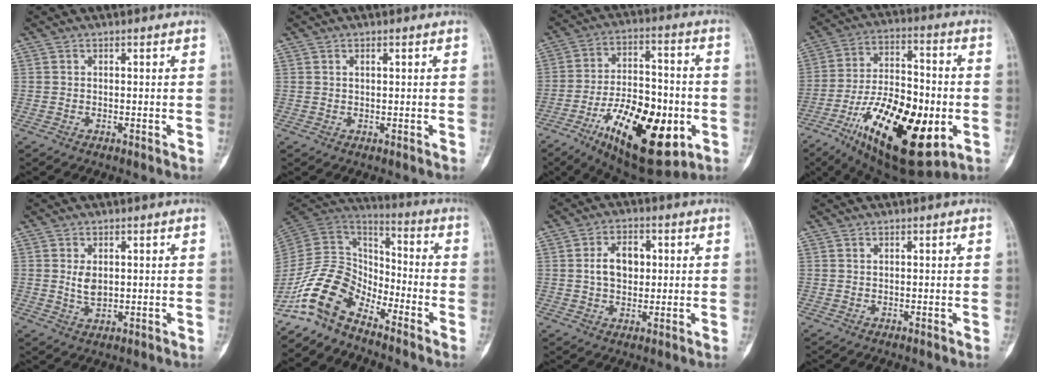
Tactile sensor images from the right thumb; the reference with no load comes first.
{"total": 0.9, "force": [0.4, 0.3, 0.7], "torque": [-0.015, 0.003, 0.008]}
{"total": 23.3, "force": [-8.1, 10.6, 19.1], "torque": [-0.293, 0.023, -0.114]}
{"total": 27.0, "force": [-8.4, 11.9, 22.7], "torque": [-0.392, 0.010, -0.120]}
{"total": 3.4, "force": [0.6, 2.1, 2.6], "torque": [-0.038, -0.008, 0.017]}
{"total": 12.8, "force": [-9.2, 6.6, 5.8], "torque": [-0.103, 0.088, -0.193]}
{"total": 6.9, "force": [1.1, 4.6, 4.9], "torque": [-0.068, 0.006, 0.017]}
{"total": 0.0}